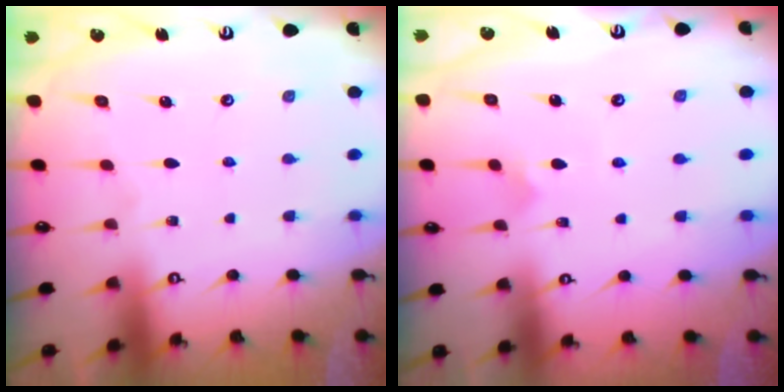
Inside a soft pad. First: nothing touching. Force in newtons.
{"total": 3.7, "press": 3.7, "slide": 0.4}